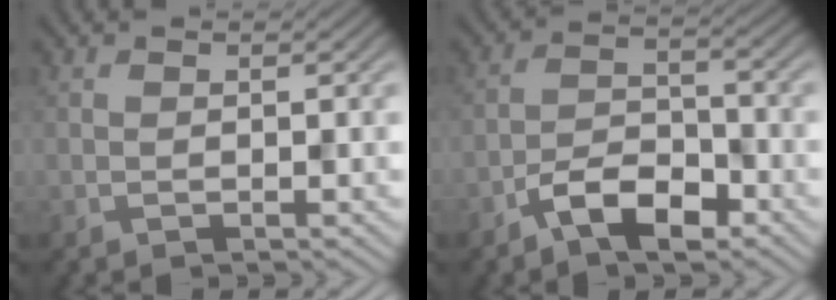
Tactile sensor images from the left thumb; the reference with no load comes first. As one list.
[{"total": 6.3, "force": [-4.1, 2.7, 3.9], "torque": [-0.070, 0.006, -0.087]}]